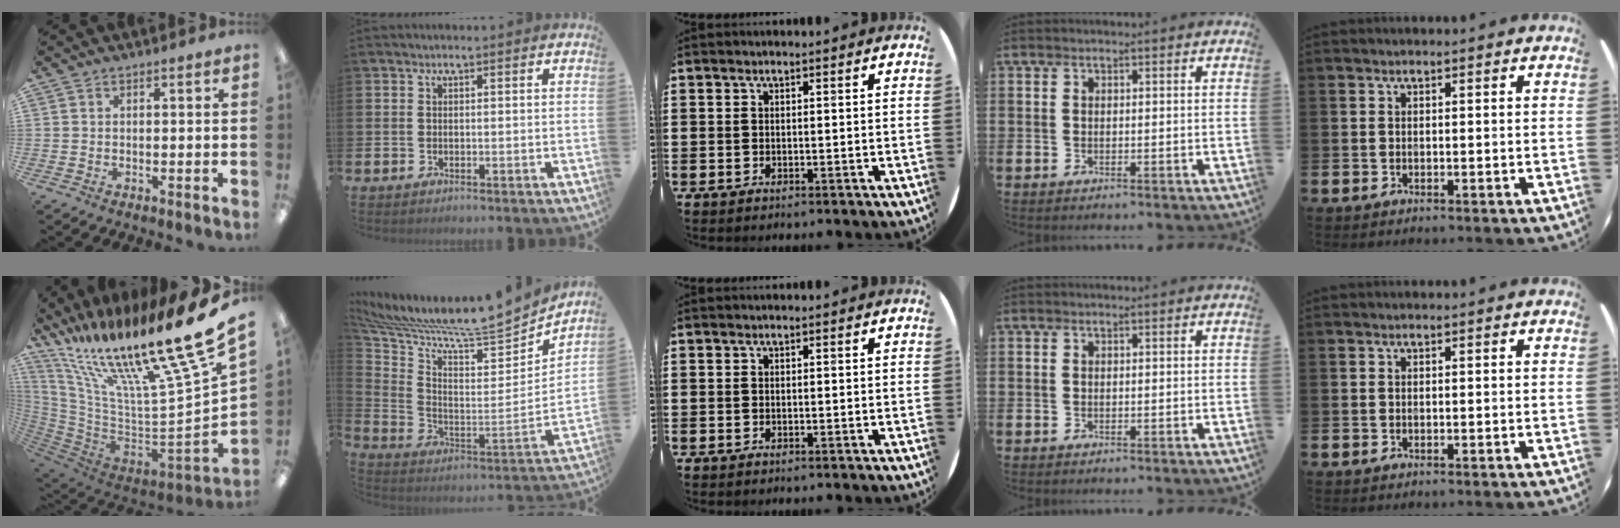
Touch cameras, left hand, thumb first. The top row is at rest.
{"thumb": {"total": 23.3, "force": [16.3, 3.5, 16.3], "torque": [-0.214, -0.167, 0.275]}, "index": {"total": 9.5, "force": [8.9, 0.9, 3.2], "torque": [-0.094, -0.086, 0.142]}}